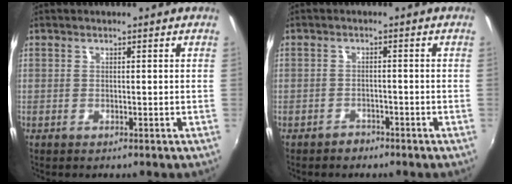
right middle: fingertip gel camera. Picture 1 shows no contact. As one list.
[{"total": 2.1, "force": [-1.8, 1.2, 0.0], "torque": [-0.007, 0.006, -0.028]}]